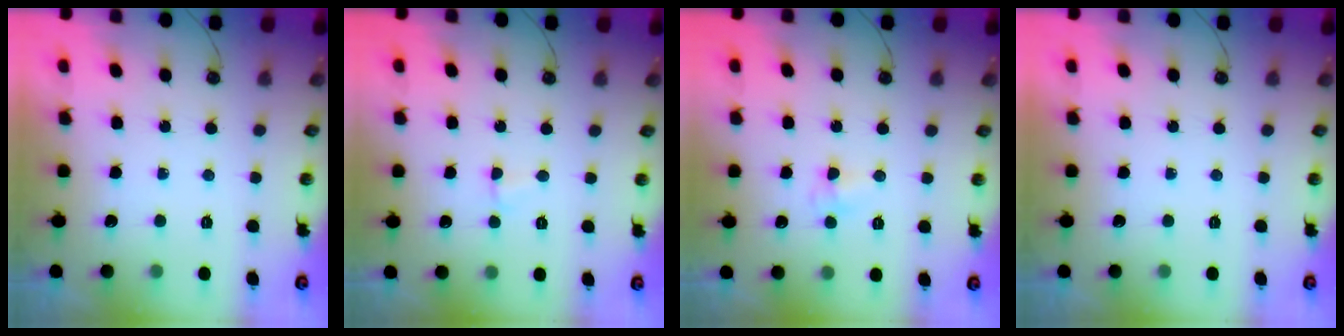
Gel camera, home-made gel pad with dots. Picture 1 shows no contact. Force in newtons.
{"total": 2.1, "press": 2.0, "slide": 0.6}
{"total": 4.9, "press": 4.4, "slide": 2.2}
{"total": 0.0}